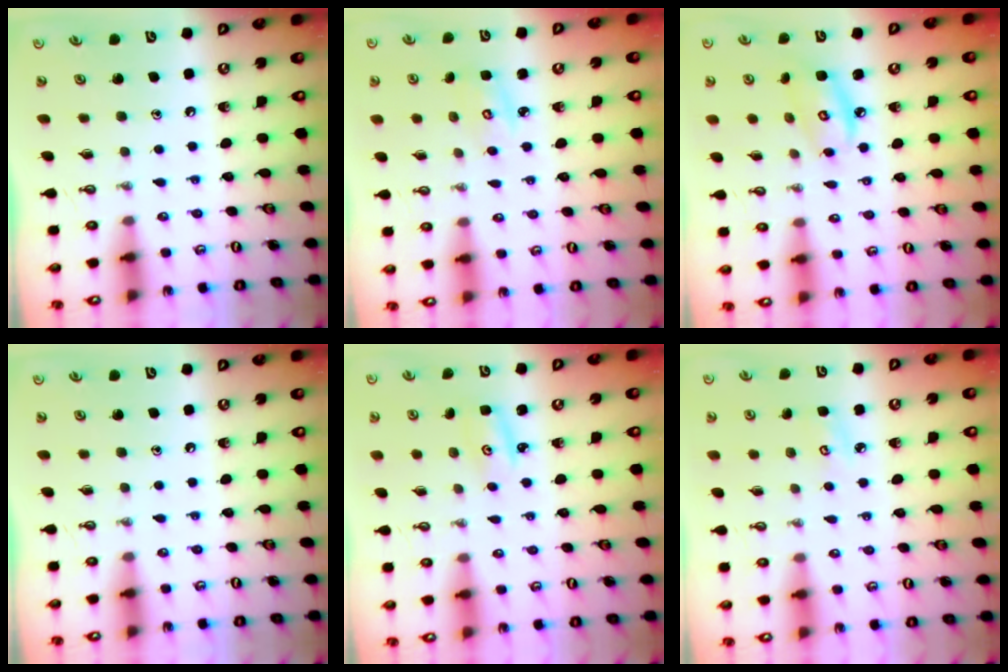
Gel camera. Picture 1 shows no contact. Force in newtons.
{"total": 4.4, "press": 4.4, "slide": 0.5}
{"total": 7.0, "press": 7.0, "slide": 0.5}
{"total": 0.0}
{"total": 2.6, "press": 2.6, "slide": 0.3}
{"total": 3.6, "press": 3.6, "slide": 0.3}